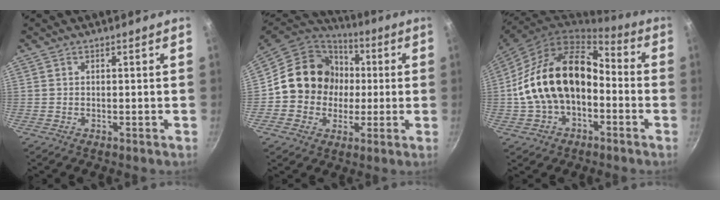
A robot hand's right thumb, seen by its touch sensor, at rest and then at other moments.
{"total": 16.7, "force": [0.6, 15.1, 7.1], "torque": [-0.091, 0.031, 0.001]}
{"total": 19.7, "force": [-2.3, 13.3, 14.3], "torque": [-0.234, 0.064, -0.044]}